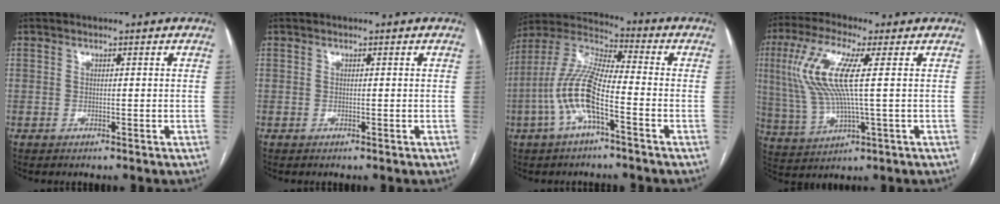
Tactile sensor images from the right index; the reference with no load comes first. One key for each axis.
{"total": 0.0}
{"total": 12.1, "fx": -3.8, "fy": 2.6, "fz": 11.2, "tx": -0.249, "ty": 0.012, "tz": -0.077}
{"total": 12.1, "fx": 2.4, "fy": 1.4, "fz": 11.7, "tx": -0.276, "ty": 0.009, "tz": 0.046}